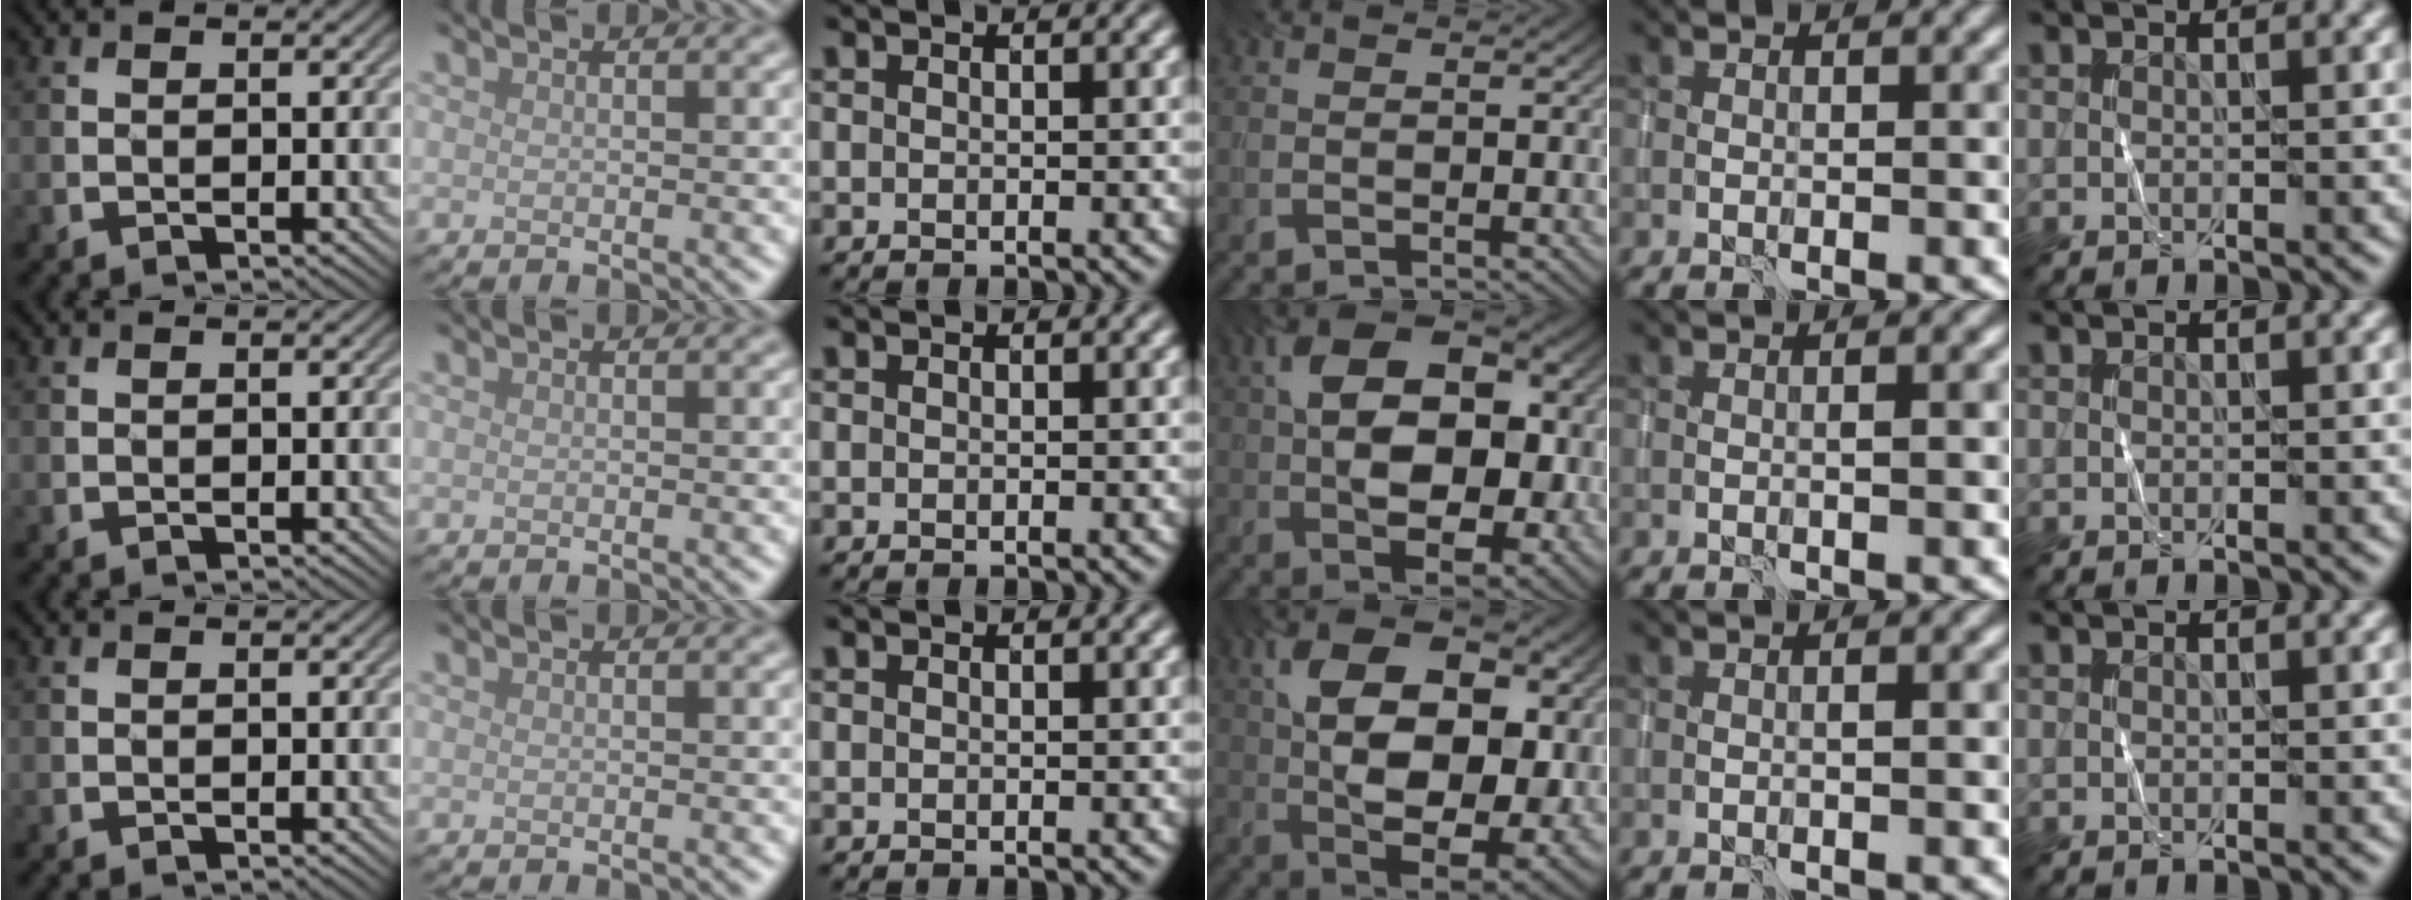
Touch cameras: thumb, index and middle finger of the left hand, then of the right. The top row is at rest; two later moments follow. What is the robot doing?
{"motion": "wrap", "object": "sponge"}